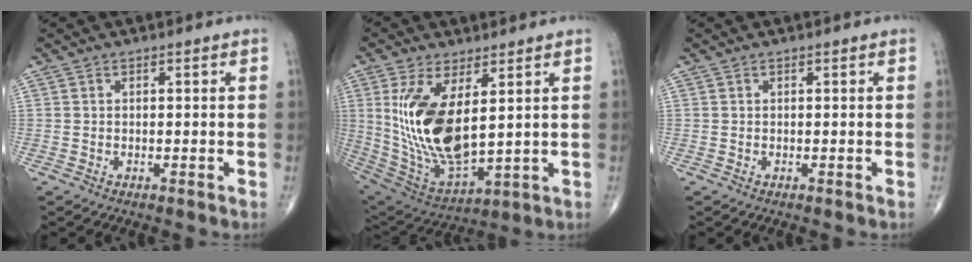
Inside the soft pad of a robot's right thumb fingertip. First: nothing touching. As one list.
[{"total": 17.5, "force": [3.5, 7.8, 15.2], "torque": [-0.301, -0.029, 0.090]}, {"total": 0.0}]